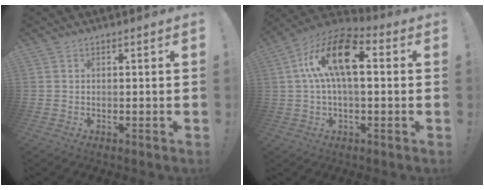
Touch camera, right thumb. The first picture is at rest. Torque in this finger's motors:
{"motor_torque": [2.17, 2.16, 0.18, 0.17, 0.42]}